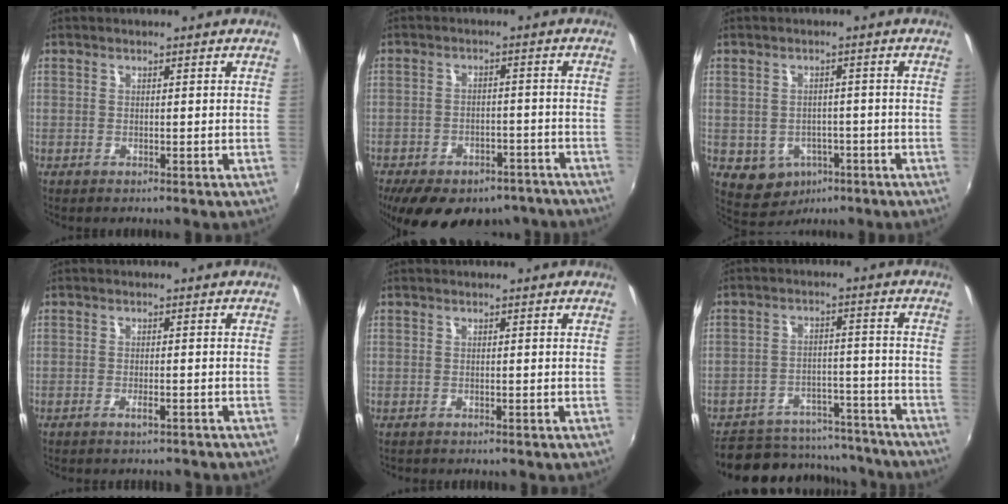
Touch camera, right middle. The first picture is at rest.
{"total": 19.8, "force": [-14.9, 9.5, 8.8], "torque": [-0.185, -0.007, -0.186]}
{"total": 7.0, "force": [-3.1, 5.7, 2.5], "torque": [-0.065, -0.003, -0.028]}
{"total": 2.5, "force": [-2.2, 0.5, 1.0], "torque": [-0.028, -0.004, -0.034]}
{"total": 0.7, "force": [-0.7, 0.2, 0.0], "torque": [-0.004, -0.001, -0.011]}
{"total": 17.5, "force": [-14.6, 7.9, 5.4], "torque": [-0.124, 0.027, -0.178]}